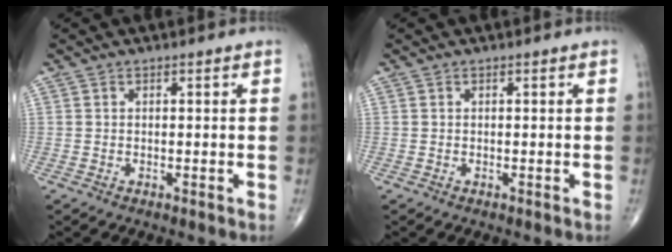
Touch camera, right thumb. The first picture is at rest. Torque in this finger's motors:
{"motor_torque": [0.00, -0.01, 0.03, 0.02, 0.01]}